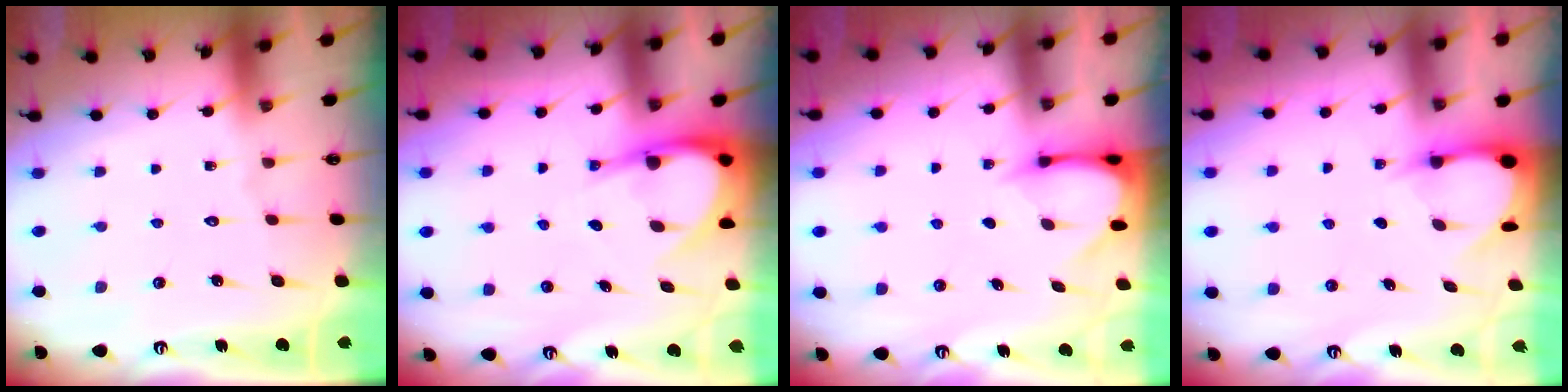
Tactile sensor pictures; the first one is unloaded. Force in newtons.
{"total": 6.5, "press": 6.5, "slide": 0.8}
{"total": 3.8, "press": 3.8, "slide": 0.3}
{"total": 3.5, "press": 3.5, "slide": 0.4}